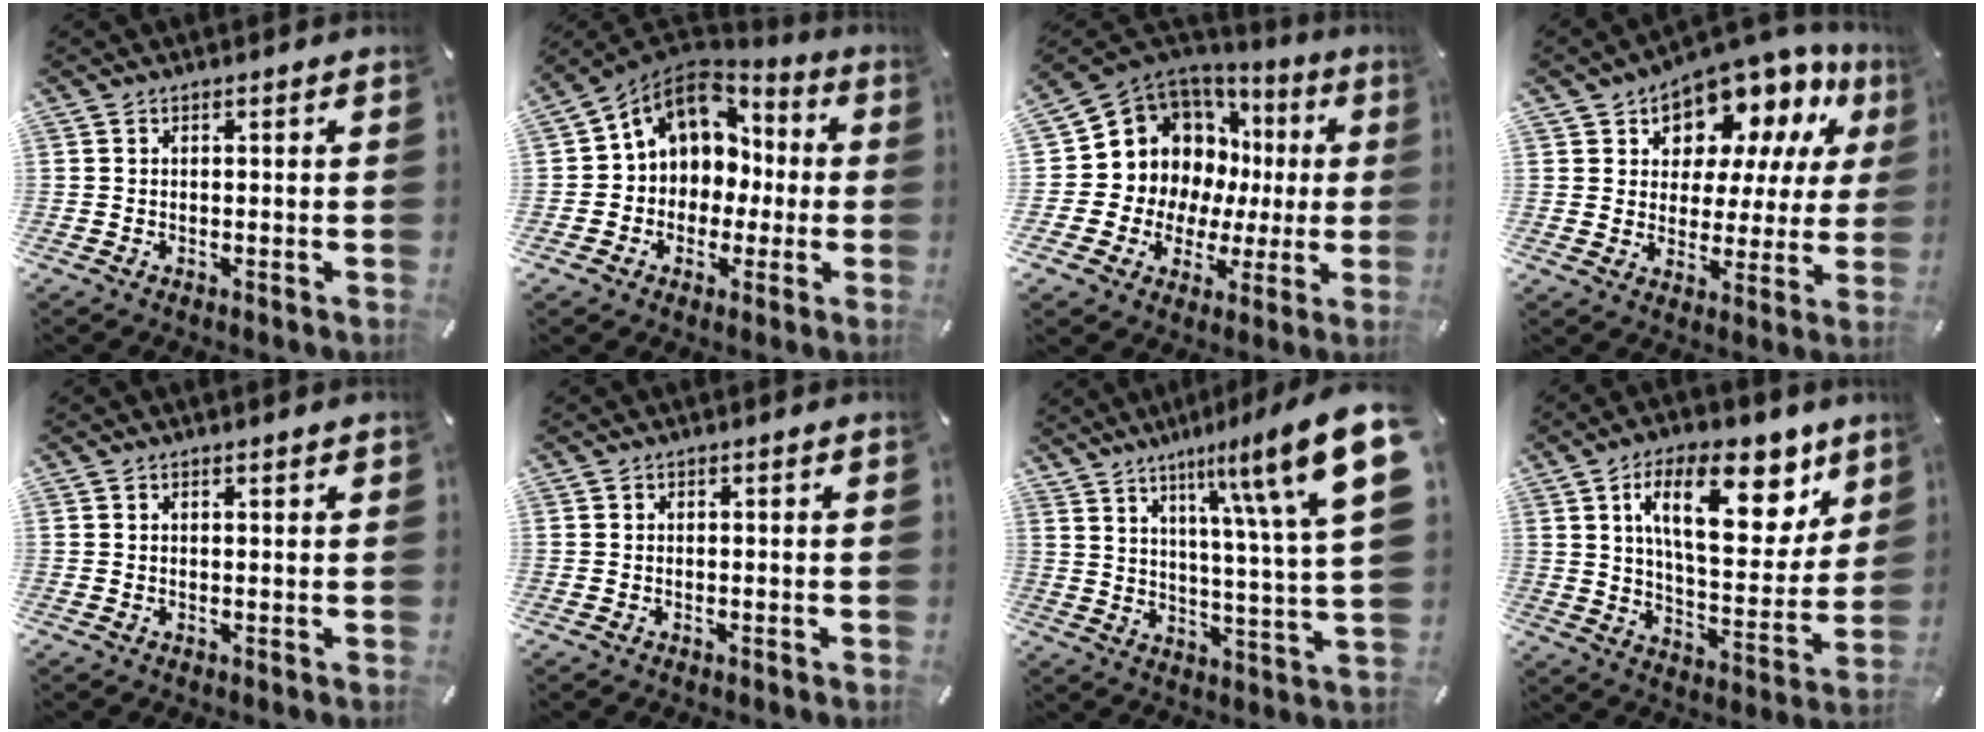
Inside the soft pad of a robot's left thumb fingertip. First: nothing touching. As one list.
[{"total": 11.2, "force": [2.9, 10.1, 3.7], "torque": [-0.080, -0.011, 0.064]}, {"total": 12.9, "force": [5.3, 11.0, 4.2], "torque": [-0.079, -0.077, 0.118]}, {"total": 11.2, "force": [8.7, 6.3, 3.1], "torque": [-0.061, -0.085, 0.156]}, {"total": 0.6, "force": [0.4, 0.1, 0.4], "torque": [-0.008, -0.001, 0.008]}, {"total": 0.0}, {"total": 19.6, "force": [10.3, 3.0, 16.4], "torque": [-0.244, -0.059, 0.150]}, {"total": 21.4, "force": [10.3, 9.9, 16.0], "torque": [-0.238, -0.037, 0.163]}]